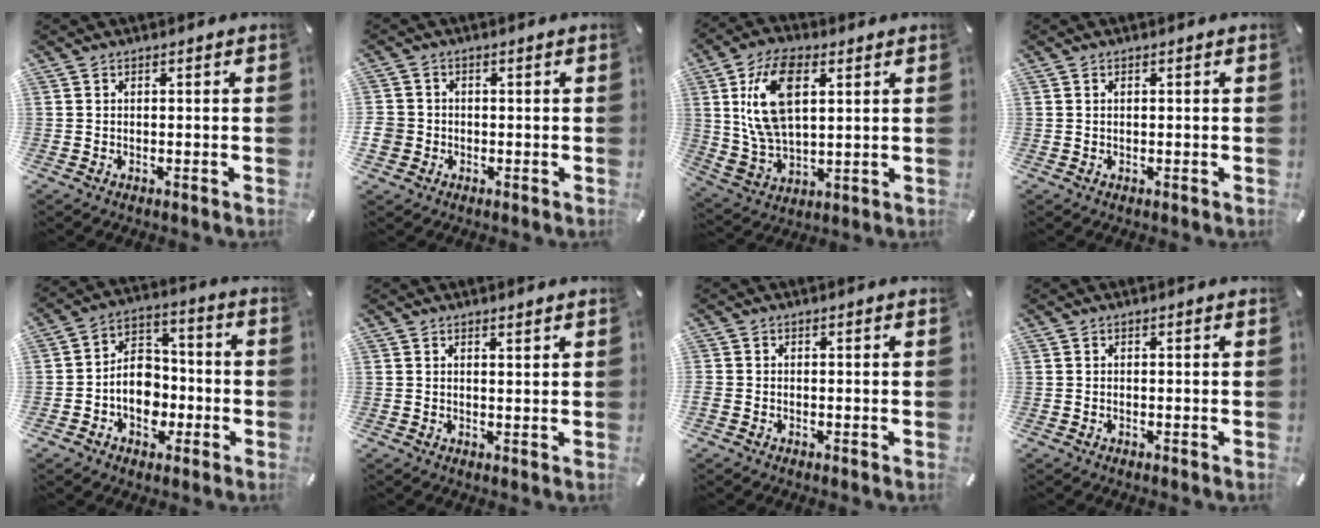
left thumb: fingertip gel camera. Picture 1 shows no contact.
{"total": 4.1, "force": [-0.8, 3.9, 0.8], "torque": [-0.020, 0.006, -0.014]}
{"total": 14.4, "force": [4.6, 8.3, 10.9], "torque": [-0.263, 0.000, 0.078]}
{"total": 0.6, "force": [0.1, 0.3, 0.5], "torque": [-0.011, 0.002, 0.002]}
{"total": 10.6, "force": [-2.6, 8.8, 5.4], "torque": [-0.091, 0.020, -0.046]}
{"total": 1.2, "force": [1.1, 0.0, 0.3], "torque": [-0.005, -0.004, 0.021]}
{"total": 0.8, "force": [-0.5, 0.6, 0.3], "torque": [-0.002, 0.002, -0.011]}
{"total": 0.0}